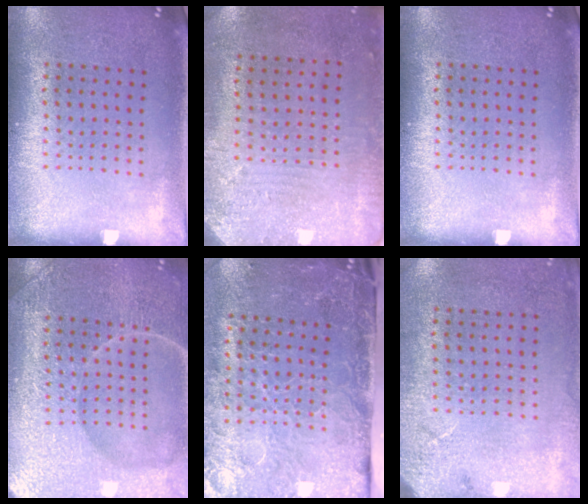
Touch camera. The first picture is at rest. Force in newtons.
{"total": 2.8, "press": 2.3, "slide": 1.7}
{"total": 0.0}
{"total": 5.6, "press": 5.6, "slide": 0.6}
{"total": 4.6, "press": 3.7, "slide": 2.8}
{"total": 2.7, "press": 2.2, "slide": 1.5}